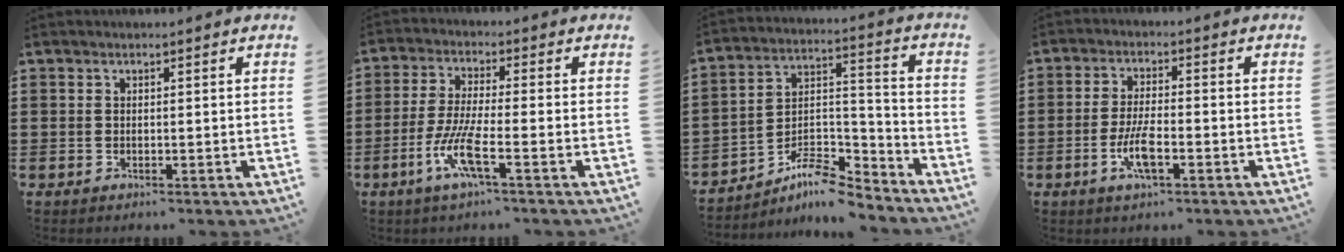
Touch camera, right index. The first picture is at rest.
{"total": 7.5, "force": [-3.4, 1.2, 6.6], "torque": [-0.156, -0.017, -0.071]}
{"total": 8.5, "force": [-7.4, 2.3, 3.4], "torque": [-0.060, 0.016, -0.144]}
{"total": 5.5, "force": [-2.0, 1.5, 4.9], "torque": [-0.108, -0.004, -0.043]}